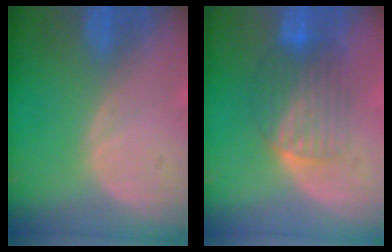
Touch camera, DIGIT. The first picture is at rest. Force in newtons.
{"total": 6.4, "press": 6.3, "slide": 1.1}